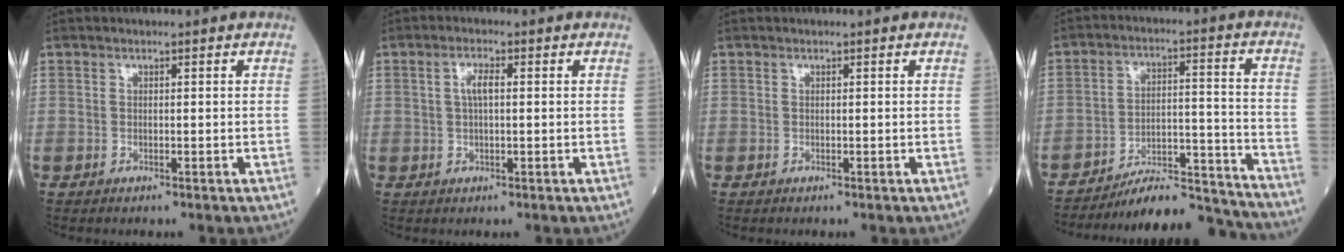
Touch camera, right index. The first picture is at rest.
{"total": 2.8, "force": [0.5, 0.8, 2.6], "torque": [-0.053, 0.007, 0.009]}
{"total": 0.0}
{"total": 14.2, "force": [-14.0, 0.4, 2.0], "torque": [-0.018, 0.037, -0.217]}